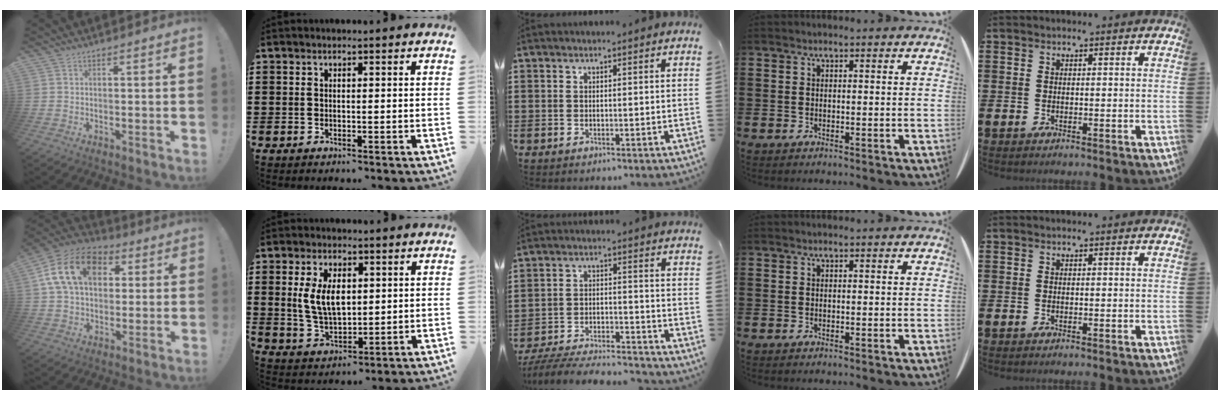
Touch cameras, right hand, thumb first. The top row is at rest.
{"thumb": {"total": 18.3, "force": [5.5, 12.4, 12.2], "torque": [-0.210, 0.000, 0.101]}, "index": {"total": 7.7, "force": [1.4, 4.3, 6.3], "torque": [-0.135, 0.006, 0.019]}, "middle": {"total": 6.6, "force": [-6.4, 0.8, 1.7], "torque": [-0.033, 0.005, -0.125]}}